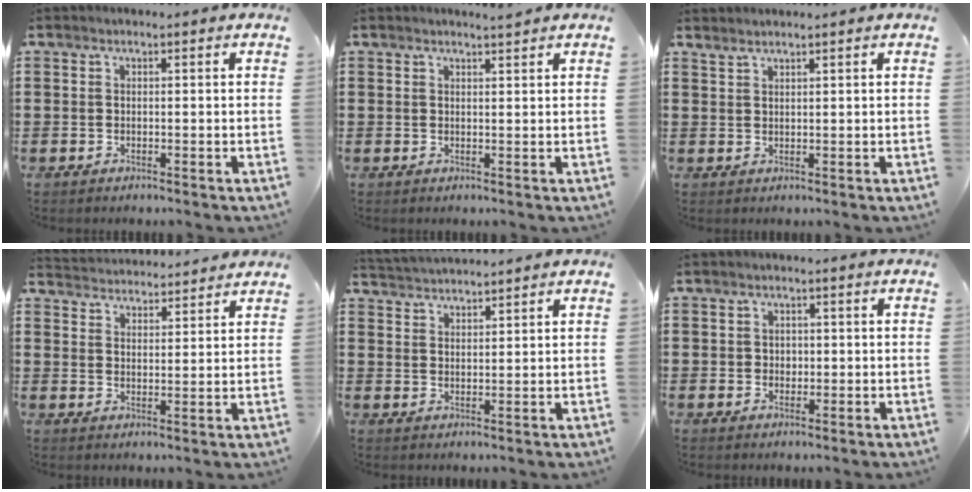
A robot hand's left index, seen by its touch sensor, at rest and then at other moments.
{"total": 1.7, "force": [1.6, -0.1, 0.6], "torque": [-0.014, 0.000, 0.031]}
{"total": 1.4, "force": [1.3, -0.2, 0.1], "torque": [-0.005, -0.001, 0.027]}
{"total": 3.6, "force": [3.5, -0.3, -0.5], "torque": [-0.005, -0.021, 0.062]}
{"total": 2.6, "force": [2.5, -0.4, -0.3], "torque": [-0.003, -0.009, 0.047]}
{"total": 1.3, "force": [0.3, 1.2, 0.4], "torque": [-0.011, 0.006, 0.004]}